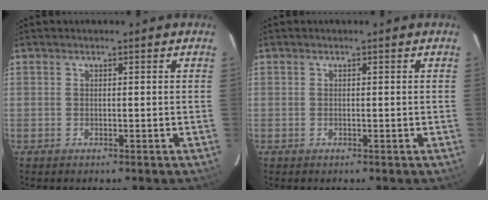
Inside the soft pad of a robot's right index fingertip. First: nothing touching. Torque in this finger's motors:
{"motor_torque": [-0.06, -0.04, -0.02, 0.01]}